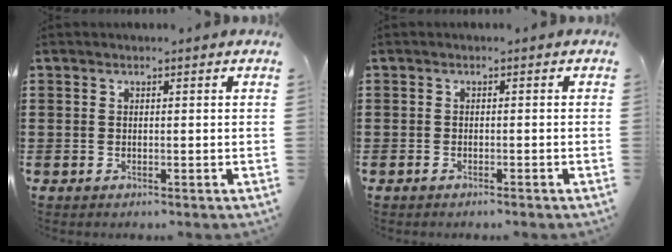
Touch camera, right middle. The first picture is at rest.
{"total": 0.6, "force": [-0.5, 0.1, 0.3], "torque": [-0.006, -0.002, -0.010]}